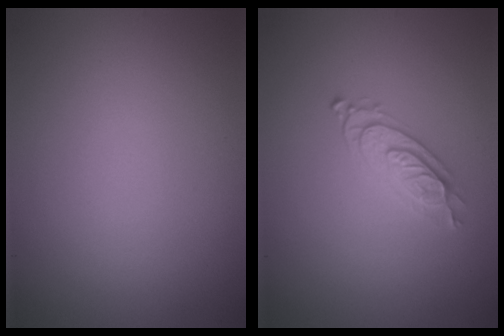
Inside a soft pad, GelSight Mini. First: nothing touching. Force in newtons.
{"total": 2.3, "press": 2.1, "slide": 0.9}